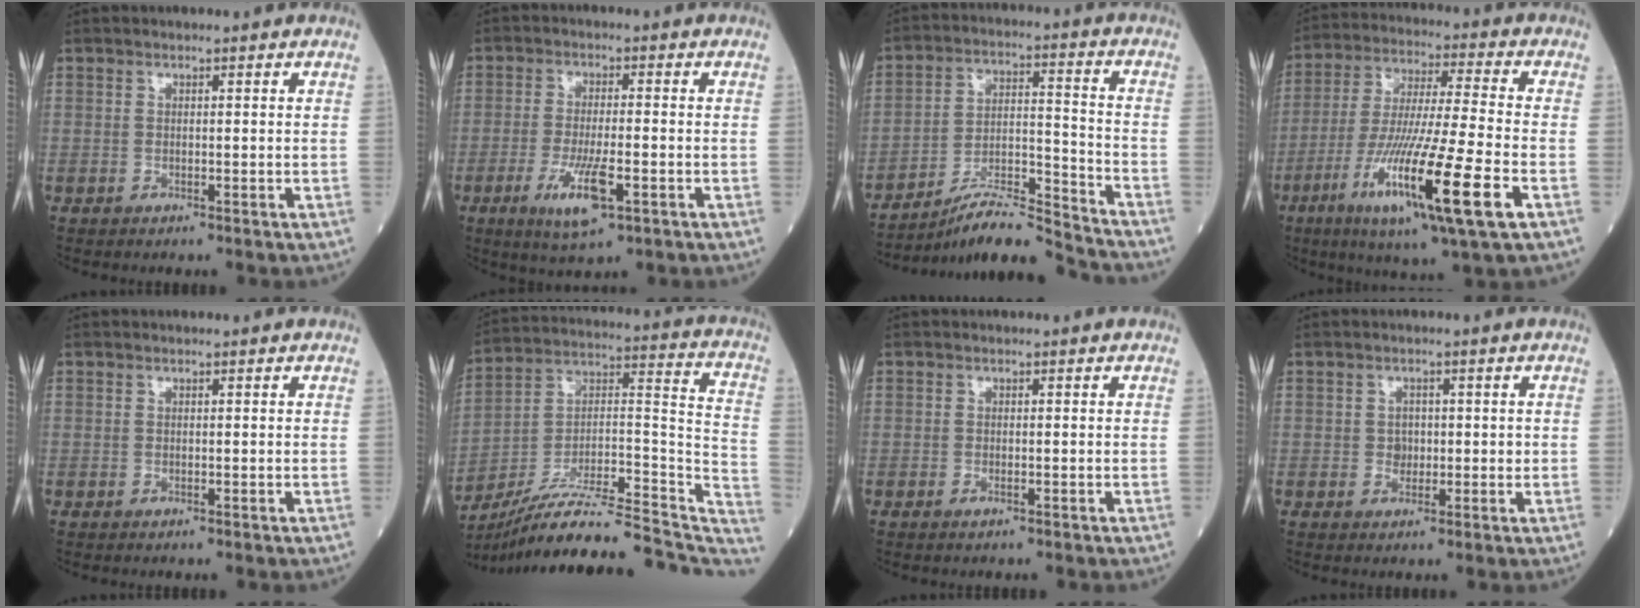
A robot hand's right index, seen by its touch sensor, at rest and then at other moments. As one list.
[{"total": 7.7, "force": [-3.0, 1.3, 6.9], "torque": [-0.133, -0.016, -0.049]}, {"total": 12.8, "force": [-12.4, -0.7, 3.1], "torque": [-0.050, 0.023, -0.218]}, {"total": 18.9, "force": [-7.5, 0.1, 17.4], "torque": [-0.328, -0.043, -0.135]}, {"total": 0.0}, {"total": 27.1, "force": [-24.1, 2.9, 12.1], "torque": [-0.137, 0.019, -0.364]}, {"total": 0.6, "force": [-0.4, 0.1, 0.5], "torque": [-0.011, -0.001, -0.006]}, {"total": 2.0, "force": [0.0, 1.7, 1.0], "torque": [-0.011, 0.003, 0.001]}]